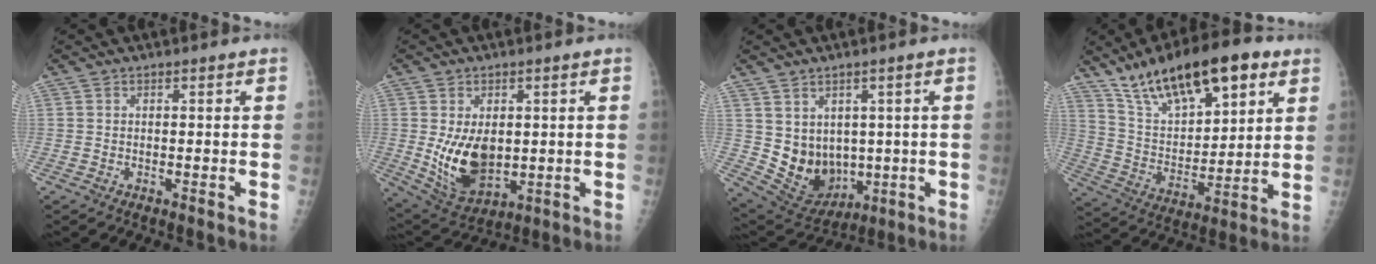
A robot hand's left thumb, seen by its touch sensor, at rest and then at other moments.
{"total": 11.4, "force": [0.0, 7.2, 8.8], "torque": [-0.136, -0.016, 0.023]}
{"total": 10.2, "force": [0.6, 8.5, 5.7], "torque": [-0.062, -0.016, 0.046]}
{"total": 21.4, "force": [12.9, 8.7, 14.6], "torque": [-0.208, -0.041, 0.230]}